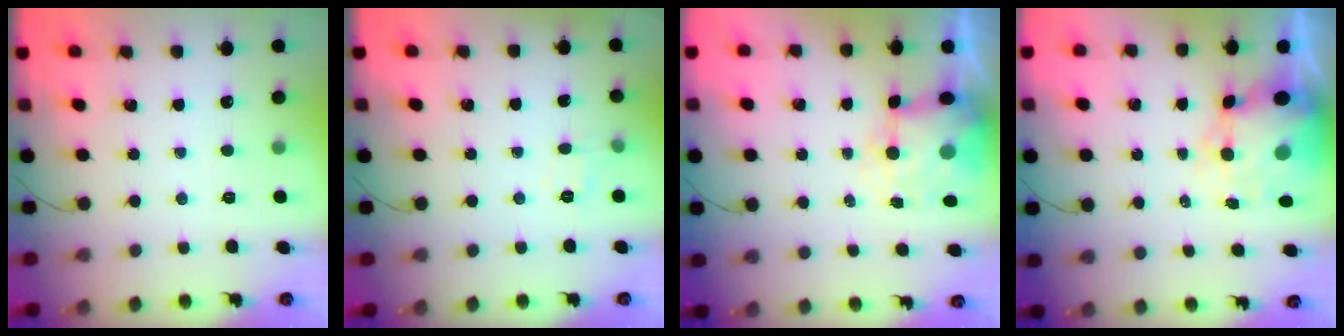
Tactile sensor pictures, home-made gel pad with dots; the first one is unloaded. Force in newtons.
{"total": 5.2, "press": 5.0, "slide": 1.3}
{"total": 6.7, "press": 6.5, "slide": 1.7}
{"total": 9.4, "press": 9.0, "slide": 2.5}